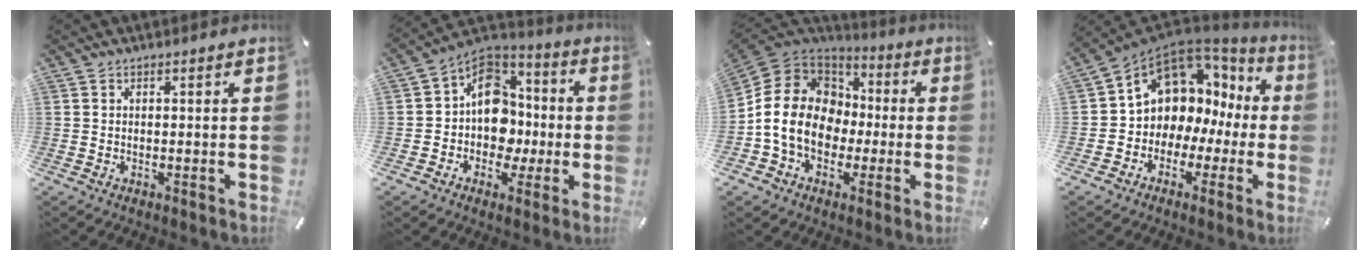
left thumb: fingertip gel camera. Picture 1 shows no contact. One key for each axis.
{"total": 13.7, "fx": -1.0, "fy": 12.0, "fz": 6.5, "tx": -0.110, "ty": 0.006, "tz": -0.009}
{"total": 15.3, "fx": -2.9, "fy": 13.0, "fz": 7.5, "tx": -0.162, "ty": 0.024, "tz": -0.049}
{"total": 9.5, "fx": 3.9, "fy": 8.1, "fz": 3.0, "tx": -0.068, "ty": -0.045, "tz": 0.075}